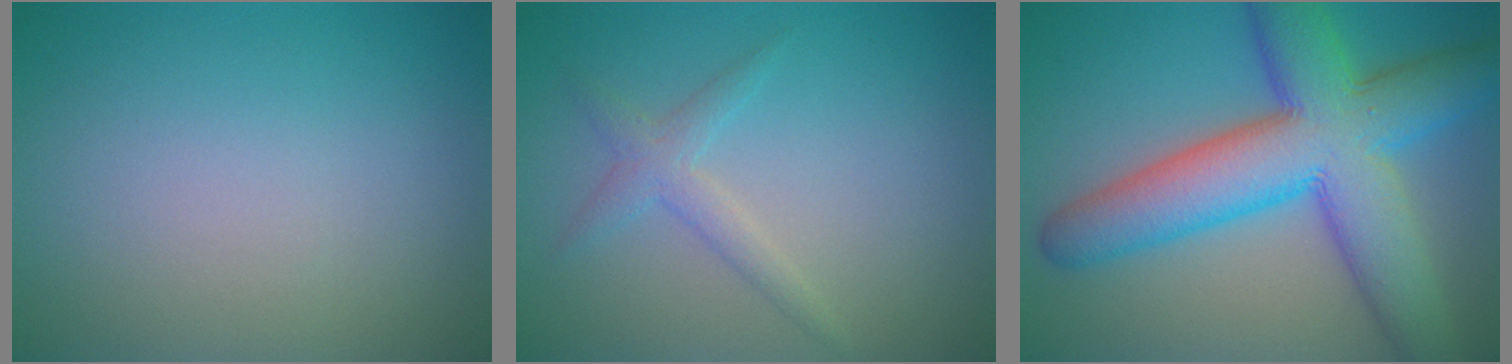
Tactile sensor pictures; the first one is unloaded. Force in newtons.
{"total": 2.0, "press": 2.0, "slide": 0.0}
{"total": 11.5, "press": 11.5, "slide": 0.4}